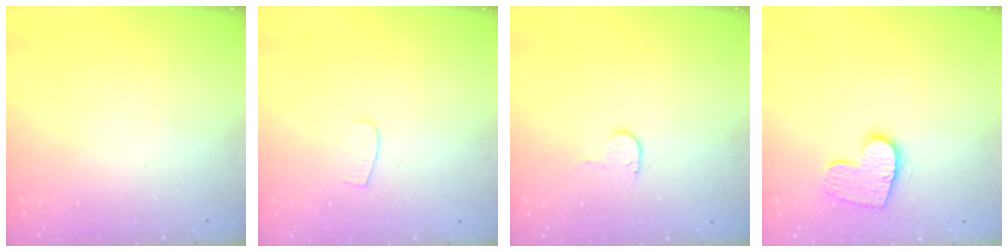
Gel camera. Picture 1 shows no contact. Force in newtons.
{"total": 3.3, "press": 3.3, "slide": 0.2}
{"total": 3.8, "press": 3.8, "slide": 0.4}
{"total": 11.4, "press": 11.3, "slide": 0.6}